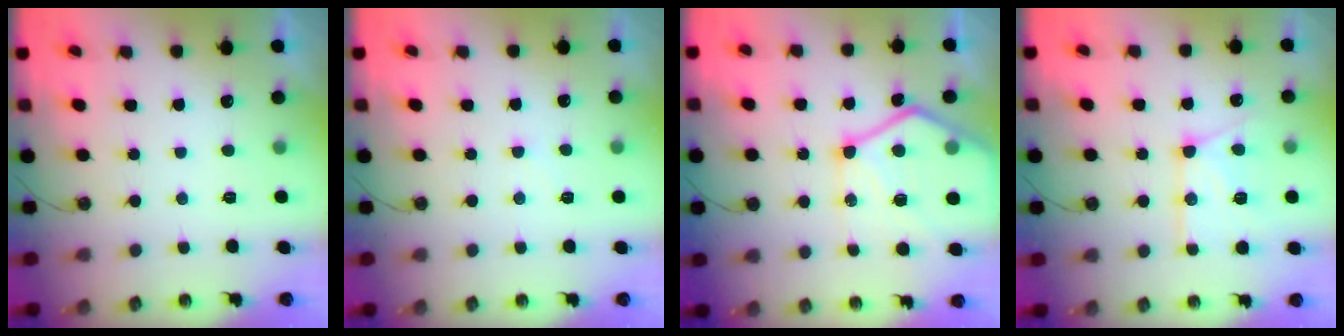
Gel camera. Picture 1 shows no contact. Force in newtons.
{"total": 4.2, "press": 4.2, "slide": 0.7}
{"total": 19.1, "press": 19.0, "slide": 2.2}
{"total": 14.3, "press": 14.3, "slide": 1.5}